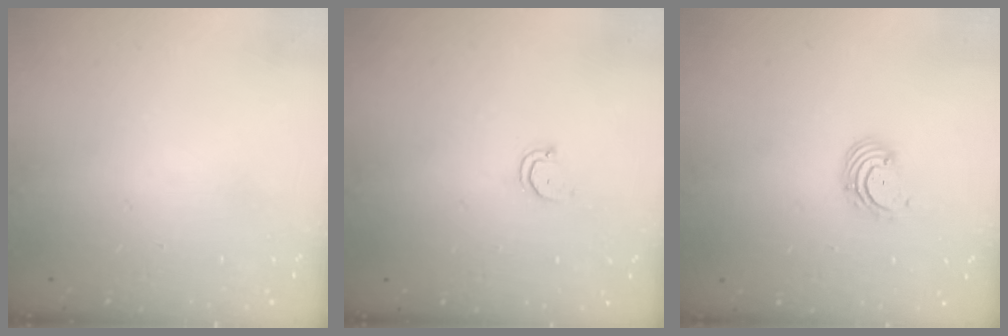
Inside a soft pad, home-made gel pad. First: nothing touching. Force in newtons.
{"total": 2.5, "press": 2.5, "slide": 0.3}
{"total": 2.9, "press": 2.9, "slide": 0.3}